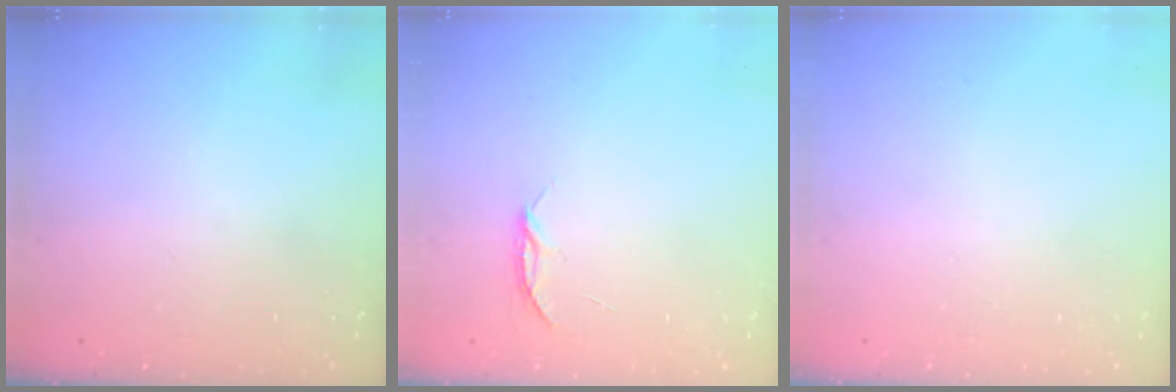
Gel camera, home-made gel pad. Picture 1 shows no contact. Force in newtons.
{"total": 3.6, "press": 3.6, "slide": 0.5}
{"total": 0.0}